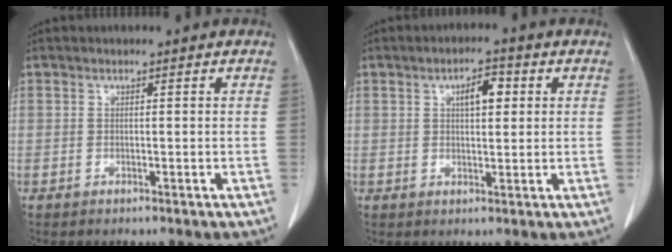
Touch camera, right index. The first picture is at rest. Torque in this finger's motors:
{"motor_torque": [0.08, 0.06, 0.09, 0.07]}